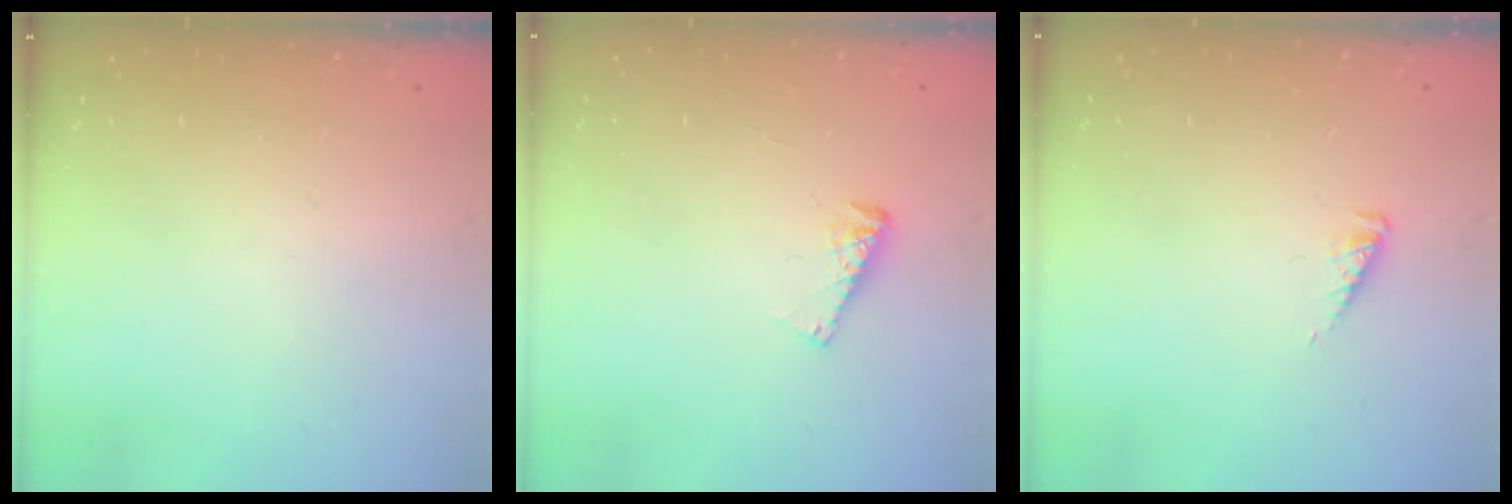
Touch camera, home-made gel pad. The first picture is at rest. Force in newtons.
{"total": 5.1, "press": 5.0, "slide": 0.6}
{"total": 2.5, "press": 2.4, "slide": 0.4}